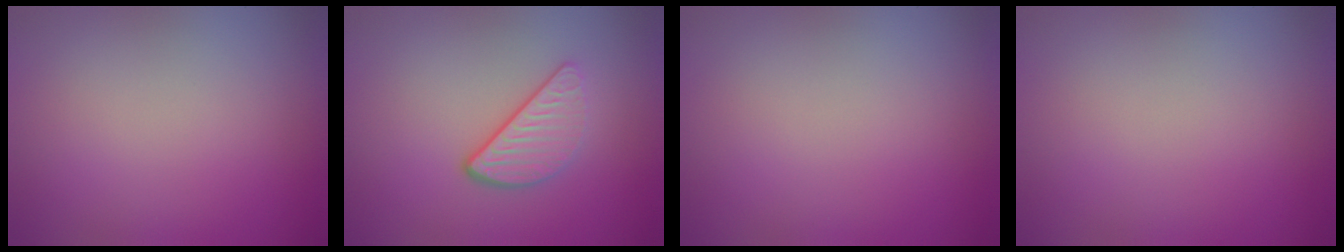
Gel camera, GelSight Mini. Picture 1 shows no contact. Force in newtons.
{"total": 3.1, "press": 2.5, "slide": 1.8}
{"total": 0.0}
{"total": 0.0}